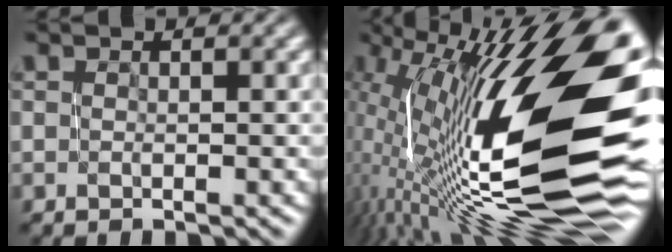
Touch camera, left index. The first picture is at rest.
{"total": 17.6, "force": [1.2, 6.0, 16.5], "torque": [-0.278, 0.002, 0.011]}